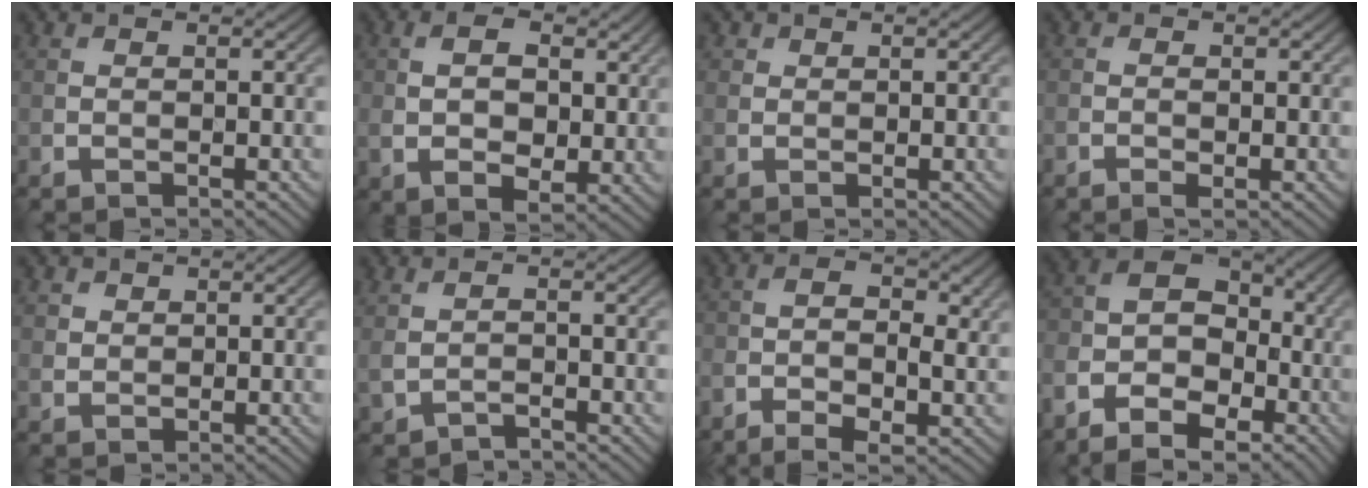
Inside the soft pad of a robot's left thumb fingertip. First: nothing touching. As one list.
[{"total": 6.8, "force": [1.1, 3.9, 5.4], "torque": [-0.106, -0.003, 0.016]}, {"total": 1.1, "force": [0.6, 0.9, 0.2], "torque": [-0.002, -0.001, 0.011]}, {"total": 1.4, "force": [-0.5, 0.5, 1.2], "torque": [-0.020, 0.000, -0.011]}, {"total": 1.7, "force": [1.1, 1.1, 0.4], "torque": [-0.012, -0.002, 0.026]}, {"total": 1.7, "force": [-0.4, 0.7, 1.5], "torque": [-0.039, -0.003, -0.008]}, {"total": 6.9, "force": [-2.6, 2.6, 5.8], "torque": [-0.107, -0.006, -0.044]}, {"total": 11.9, "force": [-6.9, 6.8, 6.9], "torque": [-0.133, -0.026, -0.135]}]